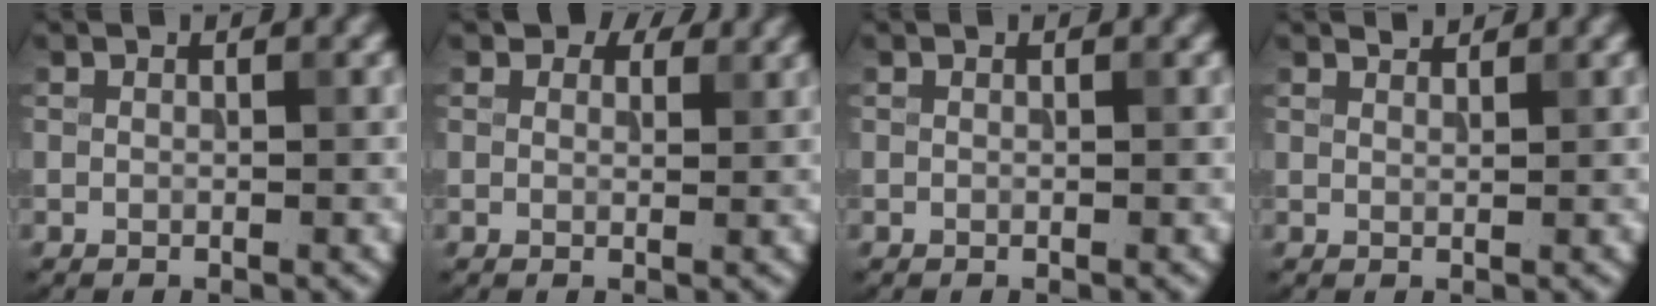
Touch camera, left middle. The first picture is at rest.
{"total": 2.2, "force": [1.7, 1.2, 0.8], "torque": [-0.014, -0.004, 0.017]}
{"total": 0.0}
{"total": 1.0, "force": [1.0, 0.0, 0.1], "torque": [-0.002, -0.001, 0.016]}